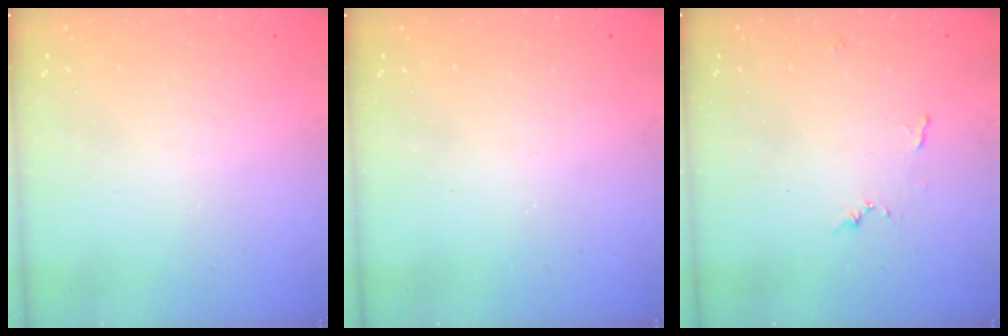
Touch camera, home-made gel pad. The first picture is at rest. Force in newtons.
{"total": 0.0}
{"total": 5.9, "press": 5.9, "slide": 0.4}